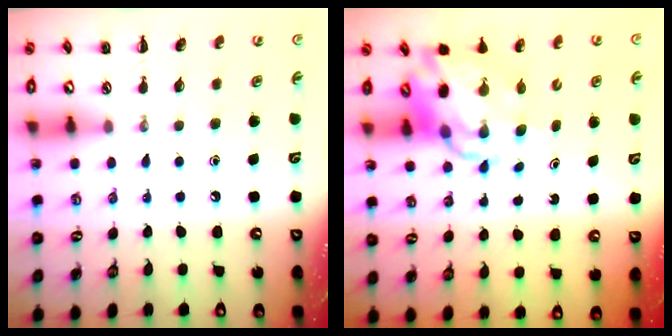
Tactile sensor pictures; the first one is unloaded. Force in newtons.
{"total": 10.5, "press": 10.1, "slide": 2.8}